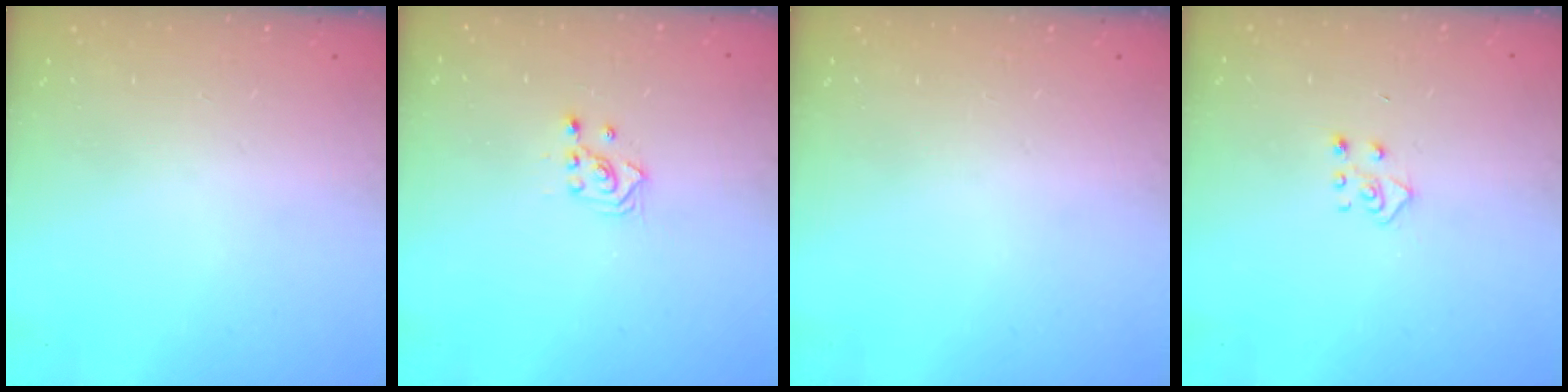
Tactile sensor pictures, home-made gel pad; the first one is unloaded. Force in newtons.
{"total": 2.9, "press": 2.9, "slide": 0.2}
{"total": 0.0}
{"total": 5.5, "press": 5.5, "slide": 0.5}